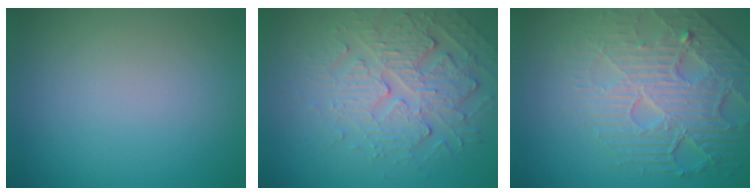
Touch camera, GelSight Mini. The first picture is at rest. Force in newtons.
{"total": 4.8, "press": 4.1, "slide": 2.3}
{"total": 6.5, "press": 5.3, "slide": 3.9}